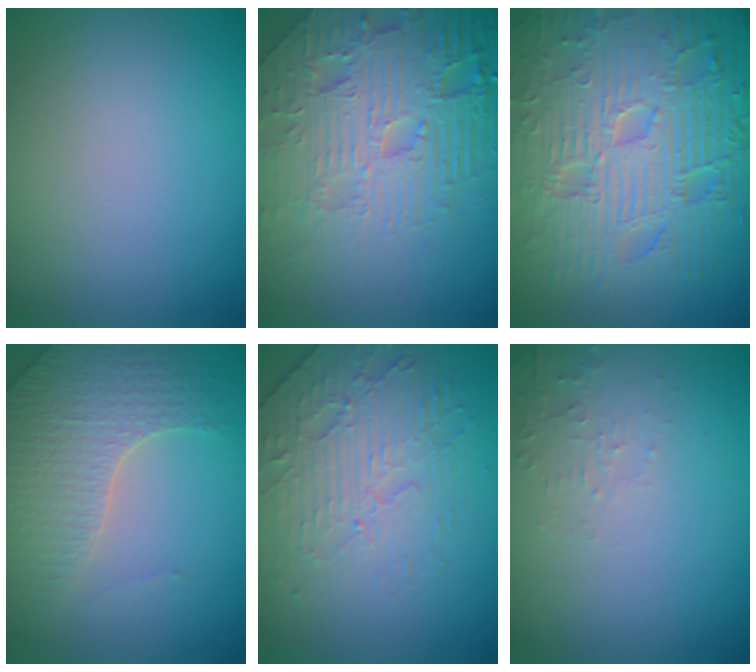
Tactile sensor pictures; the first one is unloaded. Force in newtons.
{"total": 8.3, "press": 6.2, "slide": 5.5}
{"total": 12.4, "press": 8.0, "slide": 9.5}
{"total": 3.3, "press": 3.2, "slide": 0.9}
{"total": 4.7, "press": 3.5, "slide": 3.1}
{"total": 1.5, "press": 1.5, "slide": 0.3}